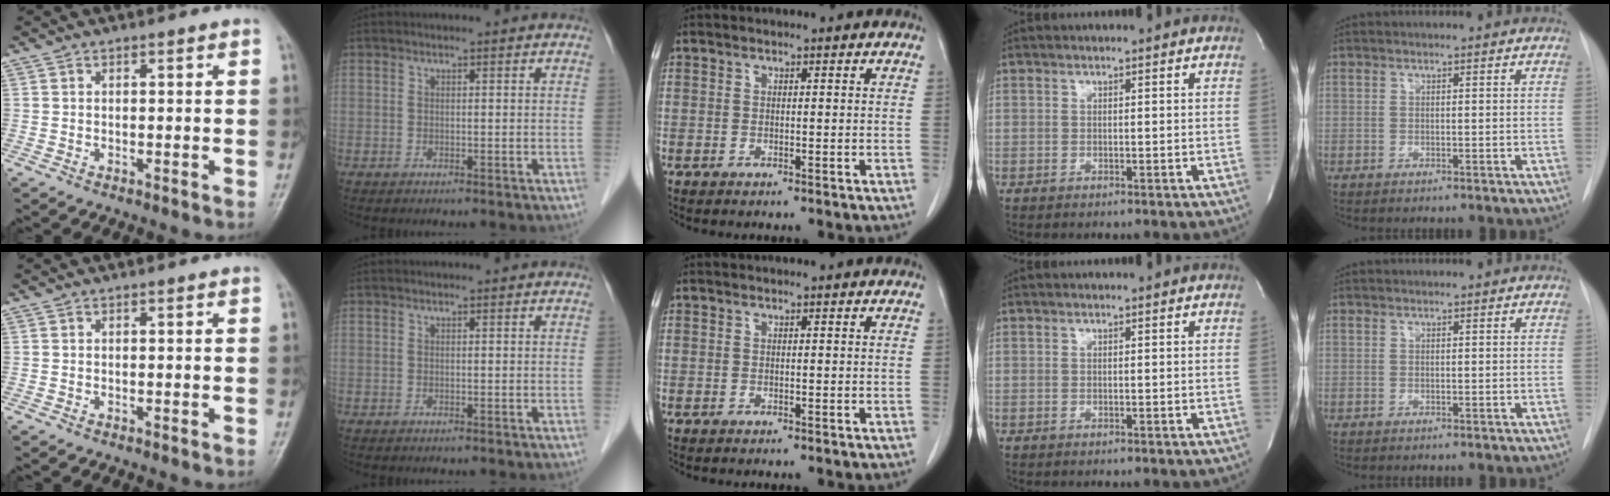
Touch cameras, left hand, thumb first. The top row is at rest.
{}